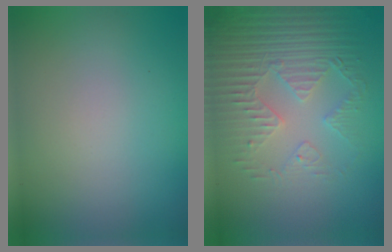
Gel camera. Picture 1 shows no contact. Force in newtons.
{"total": 4.2, "press": 4.1, "slide": 0.9}